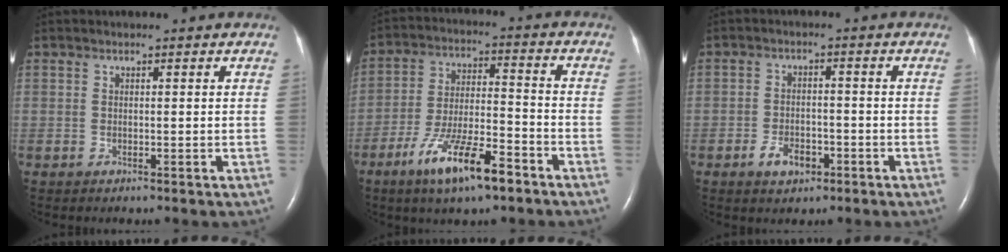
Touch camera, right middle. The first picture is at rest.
{"total": 12.1, "force": [-7.5, 2.6, 9.1], "torque": [-0.169, -0.007, -0.131]}
{"total": 4.3, "force": [-2.3, 2.5, 2.7], "torque": [-0.051, 0.003, -0.037]}